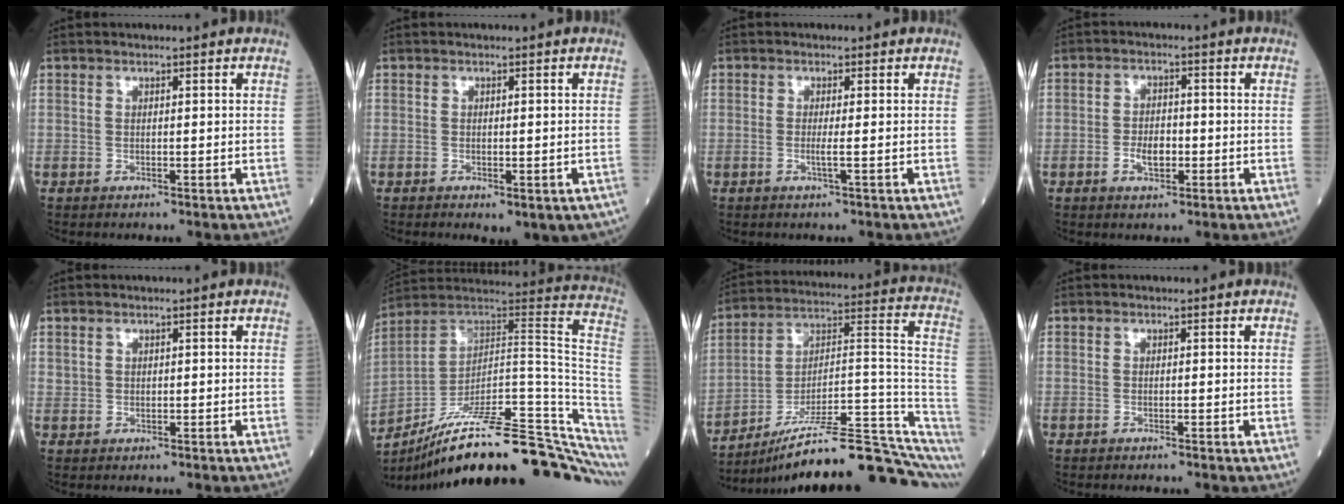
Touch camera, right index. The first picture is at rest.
{"total": 5.2, "force": [-3.3, 2.1, 3.4], "torque": [-0.032, 0.001, -0.037]}
{"total": 1.3, "force": [-0.2, -0.4, 1.2], "torque": [-0.025, -0.001, -0.006]}
{"total": 3.6, "force": [-1.1, 1.9, 2.9], "torque": [-0.053, 0.003, -0.016]}
{"total": 0.6, "force": [0.5, 0.3, 0.0], "torque": [0.002, 0.003, 0.010]}
{"total": 28.3, "force": [-19.1, 4.1, 20.4], "torque": [-0.196, 0.041, -0.285]}
{"total": 22.9, "force": [-16.9, 2.2, 15.3], "torque": [-0.149, 0.051, -0.252]}
{"total": 0.0}